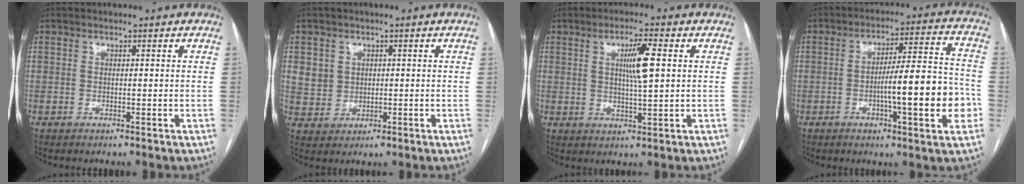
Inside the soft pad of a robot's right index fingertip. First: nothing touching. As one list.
[{"total": 4.4, "force": [1.2, 4.1, 0.9], "torque": [-0.016, 0.010, 0.032]}, {"total": 6.0, "force": [1.4, 0.3, 5.9], "torque": [-0.104, 0.000, 0.024]}, {"total": 13.8, "force": [-3.2, 1.4, 13.3], "torque": [-0.200, 0.011, -0.047]}]